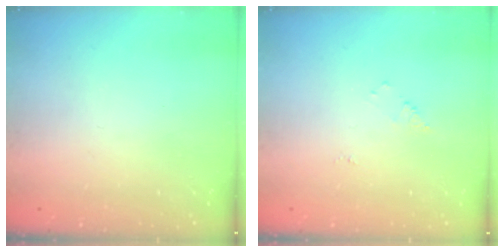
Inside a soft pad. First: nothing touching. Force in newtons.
{"total": 4.7, "press": 4.7, "slide": 0.6}